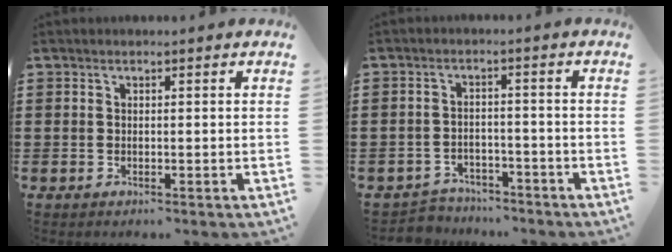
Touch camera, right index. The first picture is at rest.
{"total": 3.3, "force": [-3.2, 0.7, -0.2], "torque": [-0.005, 0.000, -0.067]}